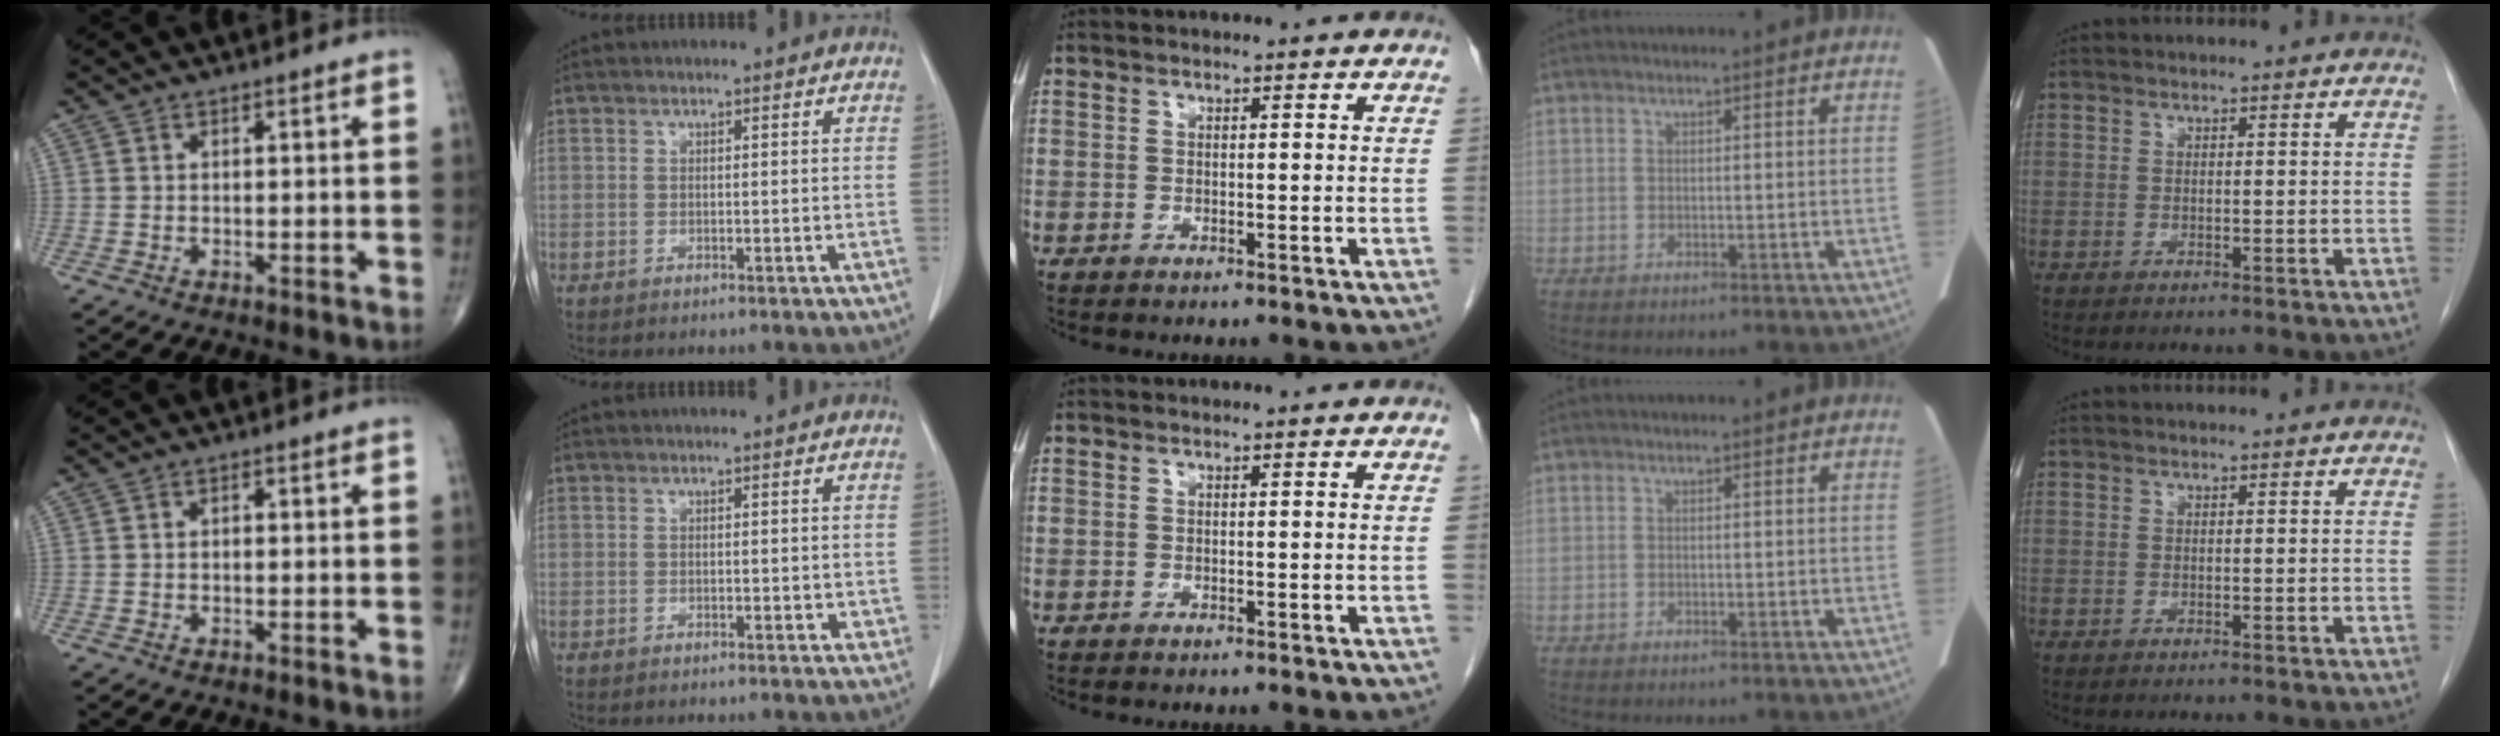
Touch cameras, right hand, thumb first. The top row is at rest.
{"thumb": {"total": 0.8, "force": [0.1, 0.5, 0.6], "torque": [-0.011, 0.003, 0.001]}, "index": {"total": 1.4, "force": [0.0, 0.7, 1.2], "torque": [-0.014, -0.002, 0.002]}}